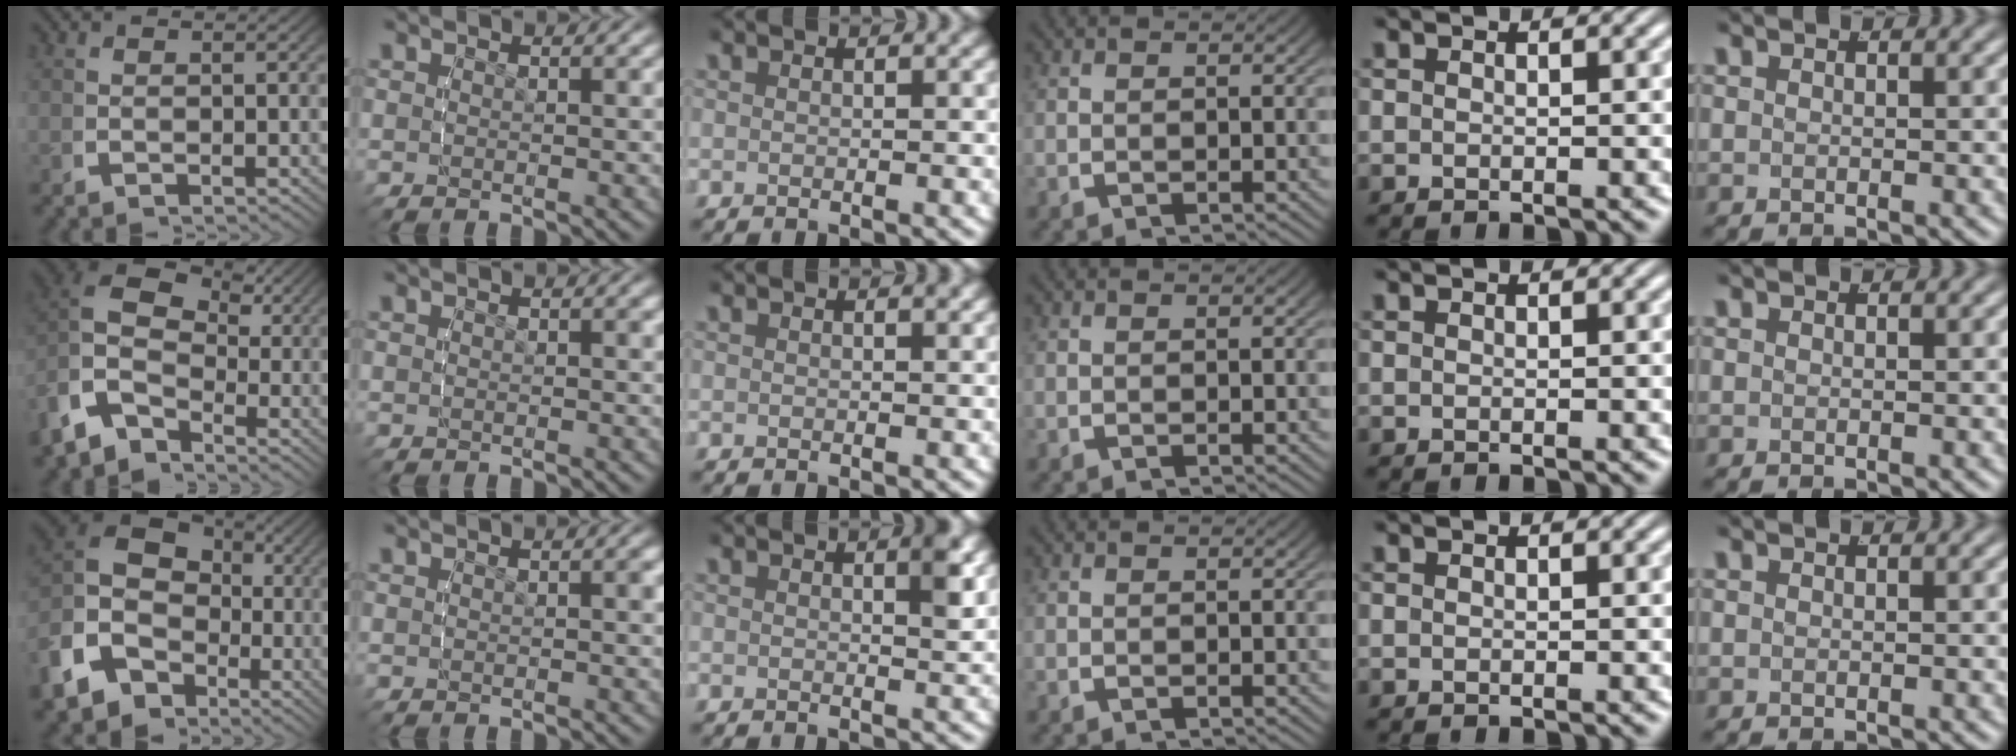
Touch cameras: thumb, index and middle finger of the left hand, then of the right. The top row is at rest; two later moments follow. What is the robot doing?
{"motion": "lift_and_place", "object": "air blower"}